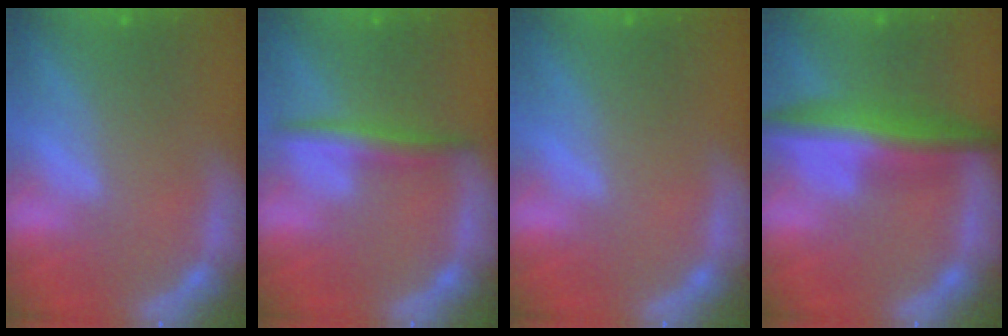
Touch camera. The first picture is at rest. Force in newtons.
{"total": 3.0}
{"total": 0.0}
{"total": 6.6}